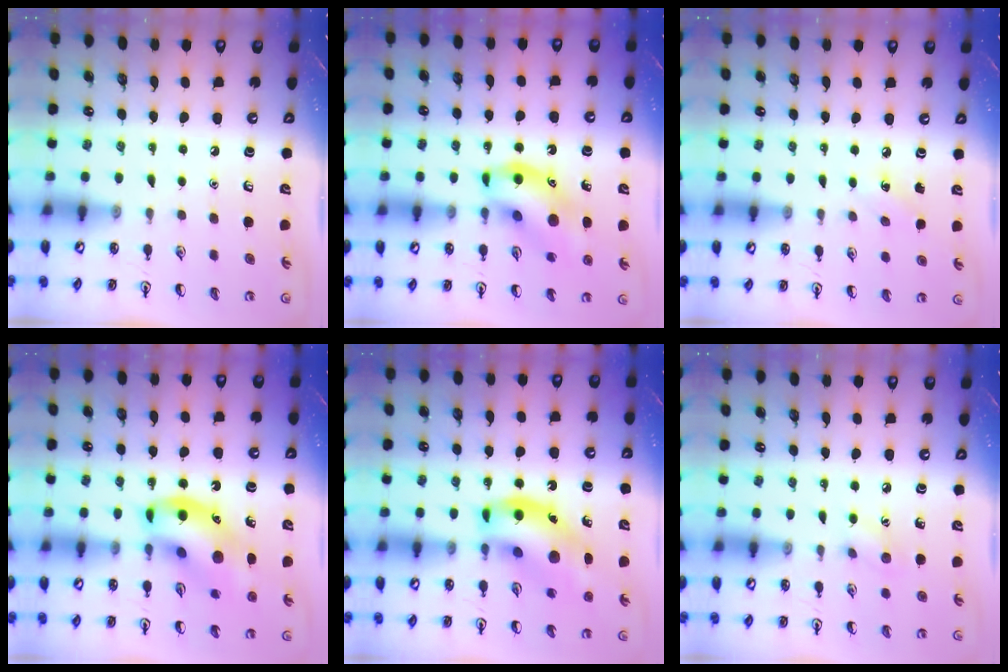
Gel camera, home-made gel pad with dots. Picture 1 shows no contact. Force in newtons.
{"total": 13.1, "press": 12.8, "slide": 2.7}
{"total": 5.3, "press": 5.0, "slide": 1.6}
{"total": 15.8, "press": 15.6, "slide": 2.6}
{"total": 17.3, "press": 17.0, "slide": 3.2}
{"total": 7.1, "press": 6.9, "slide": 1.8}